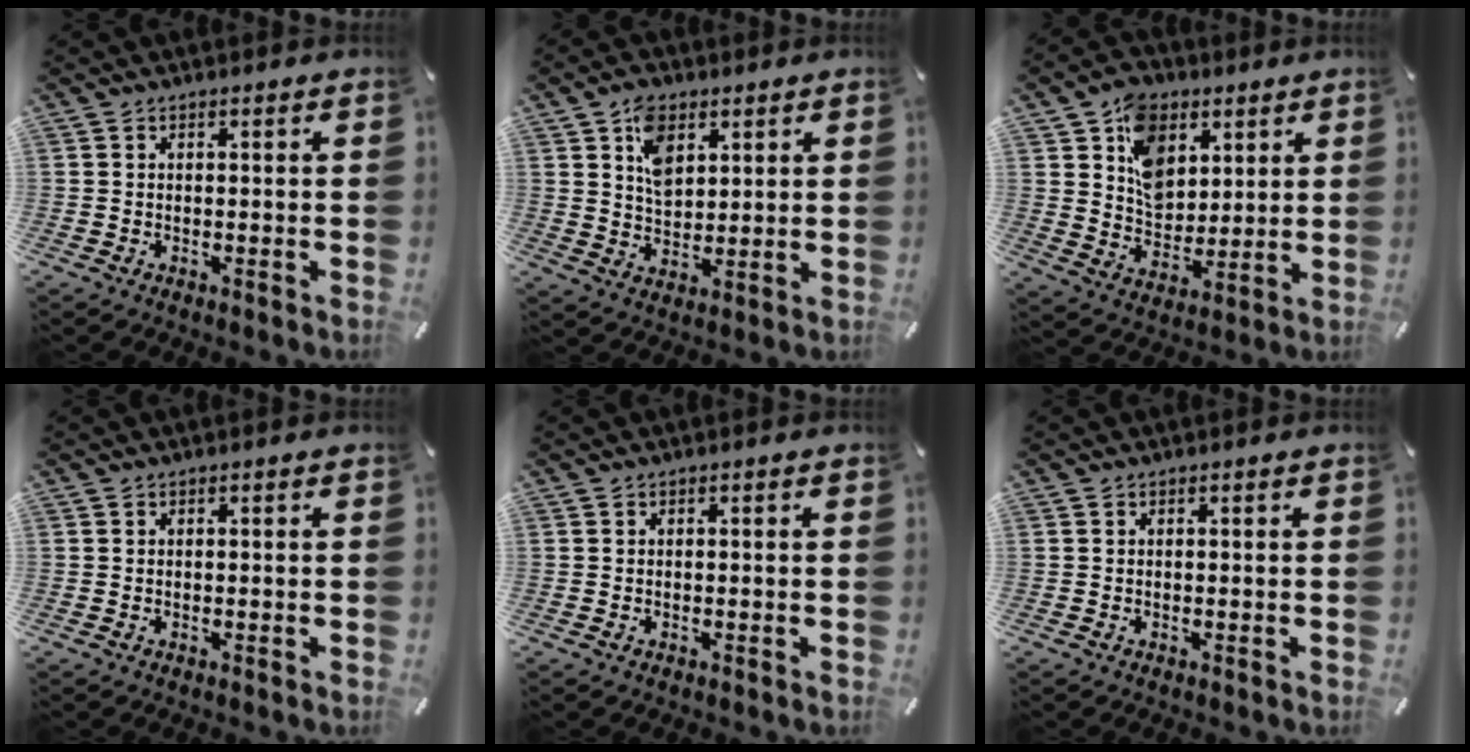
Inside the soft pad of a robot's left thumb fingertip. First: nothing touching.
{"total": 7.8, "force": [3.5, 5.5, 4.3], "torque": [-0.075, 0.003, 0.063]}
{"total": 11.3, "force": [5.0, 8.9, 4.9], "torque": [-0.084, -0.014, 0.096]}
{"total": 0.0}
{"total": 0.0}
{"total": 0.0}